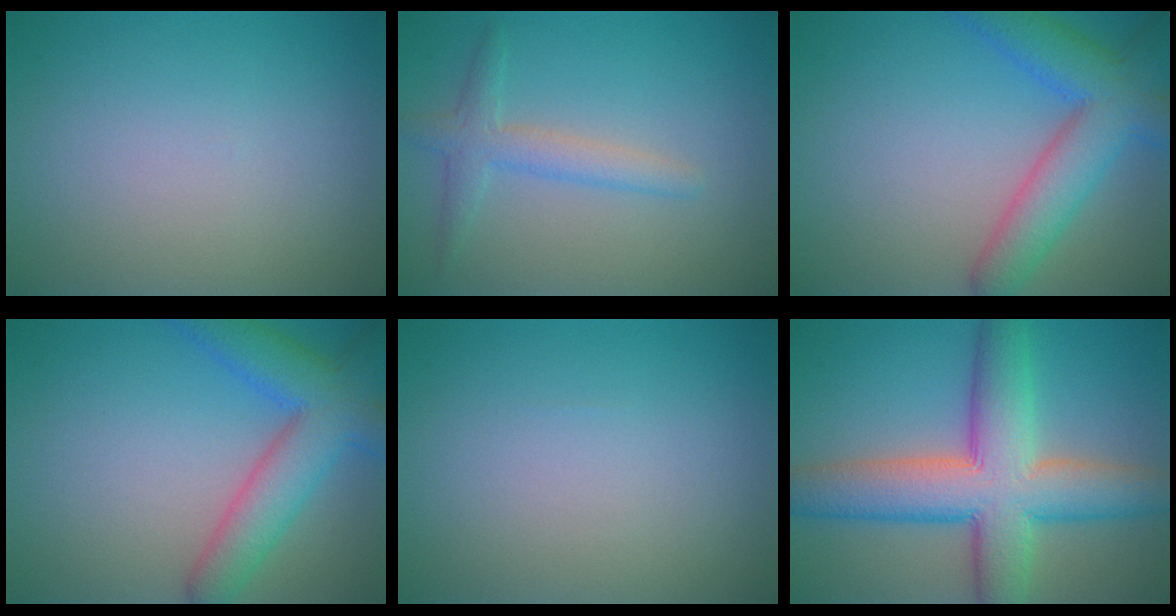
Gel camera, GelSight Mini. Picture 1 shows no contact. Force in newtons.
{"total": 2.3, "press": 2.3, "slide": 0.0}
{"total": 6.7, "press": 6.7, "slide": 0.4}
{"total": 6.7, "press": 6.7, "slide": 0.4}
{"total": 0.0}
{"total": 10.0, "press": 10.0, "slide": 0.4}